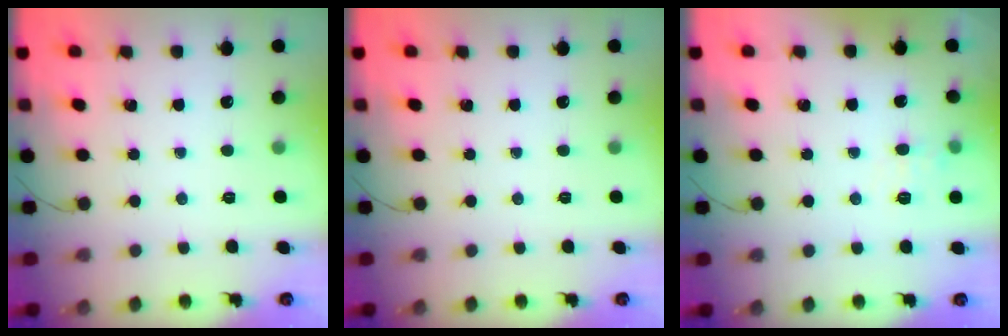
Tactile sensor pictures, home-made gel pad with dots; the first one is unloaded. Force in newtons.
{"total": 0.0}
{"total": 5.5, "press": 5.2, "slide": 1.9}